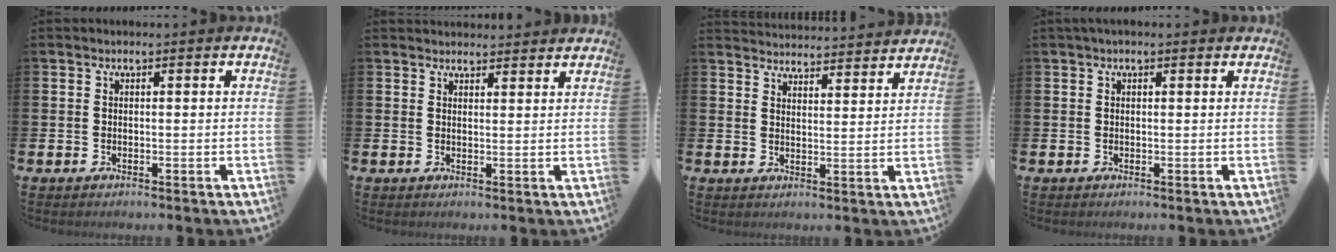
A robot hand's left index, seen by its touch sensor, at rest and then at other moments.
{"total": 2.2, "force": [2.2, 0.4, -0.1], "torque": [0.006, -0.011, 0.039]}
{"total": 4.2, "force": [4.2, 0.1, -0.2], "torque": [0.000, -0.036, 0.072]}
{"total": 0.6, "force": [0.3, 0.1, 0.4], "torque": [-0.001, -0.001, 0.003]}